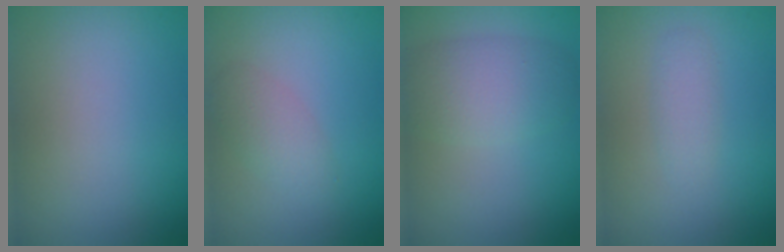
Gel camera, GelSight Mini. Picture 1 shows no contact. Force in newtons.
{"total": 2.1, "press": 2.1, "slide": 0.1}
{"total": 4.8, "press": 4.8, "slide": 0.3}
{"total": 1.5, "press": 1.5, "slide": 0.0}